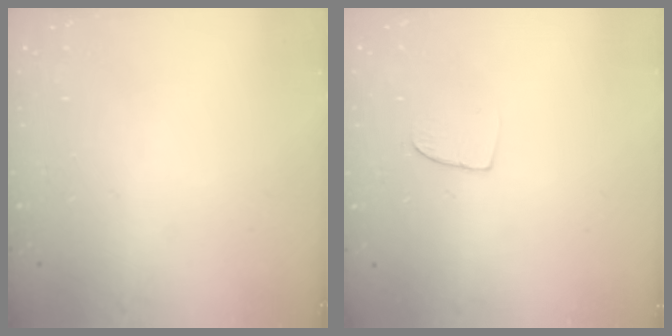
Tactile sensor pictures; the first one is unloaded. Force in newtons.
{"total": 6.0, "press": 6.0, "slide": 0.4}